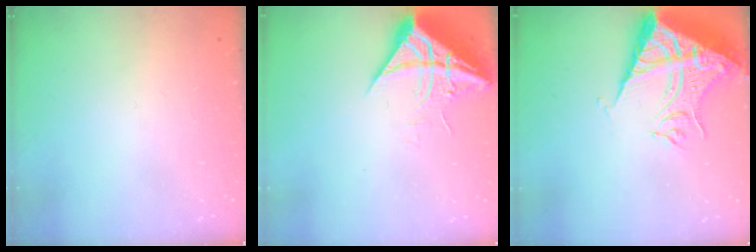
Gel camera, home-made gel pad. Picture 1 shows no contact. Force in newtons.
{"total": 10.3, "press": 10.3, "slide": 1.1}
{"total": 12.5, "press": 12.5, "slide": 1.2}